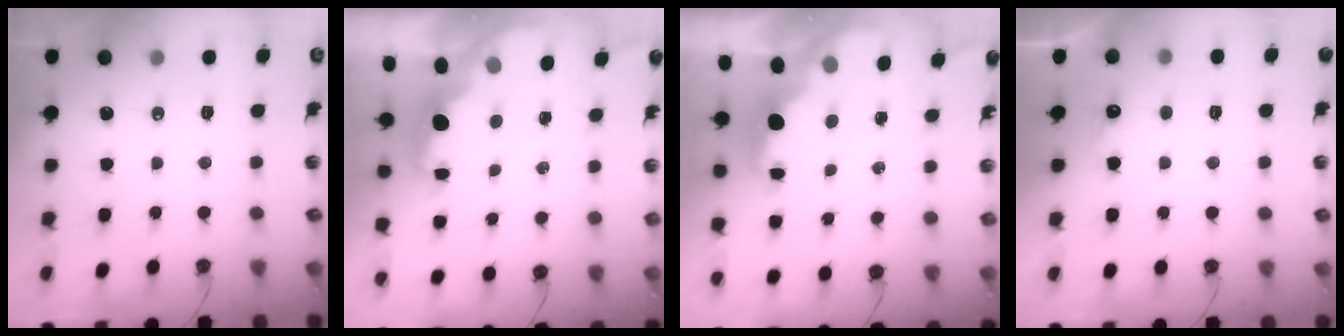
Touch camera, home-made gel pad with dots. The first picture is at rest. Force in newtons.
{"total": 2.0, "press": 1.9, "slide": 0.8}
{"total": 2.1, "press": 2.0, "slide": 0.8}
{"total": 6.3, "press": 6.1, "slide": 1.4}